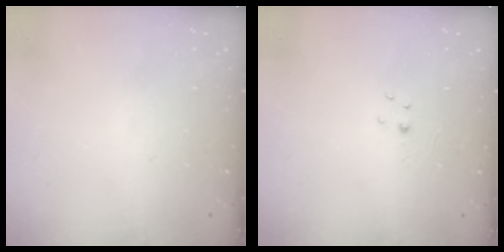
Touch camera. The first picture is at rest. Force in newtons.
{"total": 1.4, "press": 1.3, "slide": 0.2}